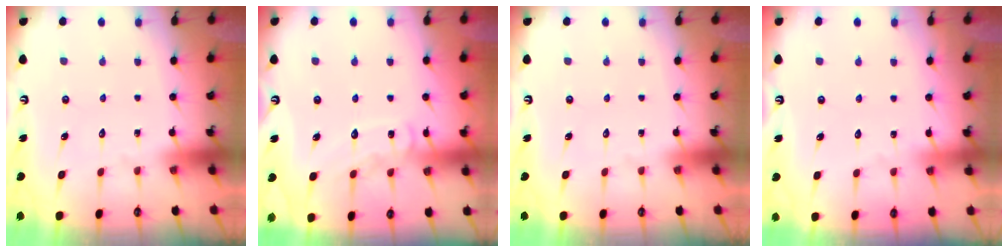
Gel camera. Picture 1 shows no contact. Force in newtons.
{"total": 8.8, "press": 8.8, "slide": 0.8}
{"total": 0.0}
{"total": 1.8, "press": 1.8, "slide": 0.3}